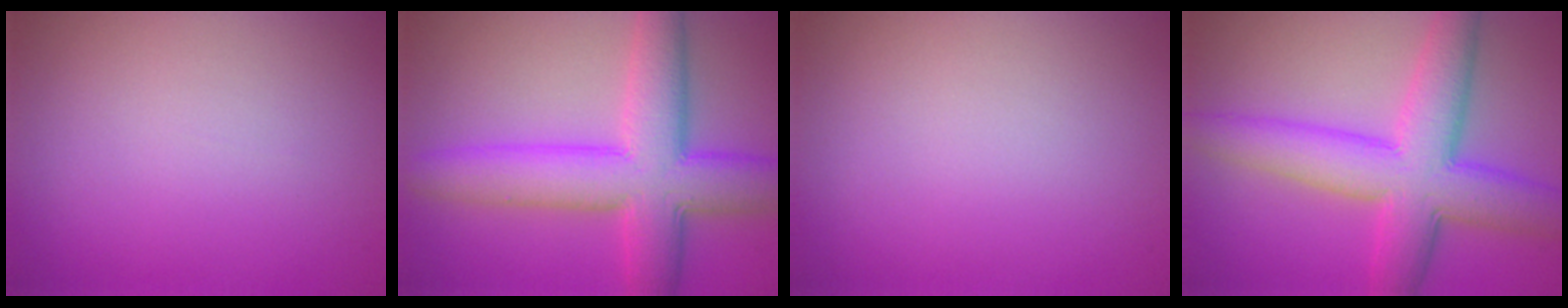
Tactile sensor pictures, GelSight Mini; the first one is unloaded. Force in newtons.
{"total": 8.9, "press": 8.9, "slide": 0.1}
{"total": 0.0}
{"total": 8.6, "press": 8.6, "slide": 0.2}